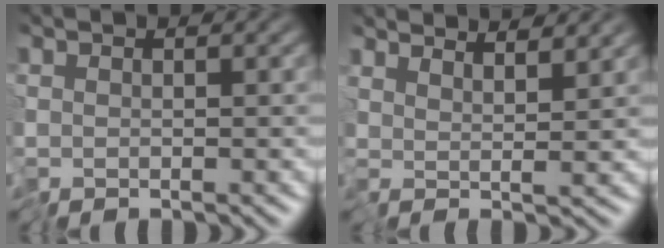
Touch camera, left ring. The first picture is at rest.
{"total": 4.8, "force": [4.3, 0.5, 2.0], "torque": [-0.027, 0.014, 0.047]}